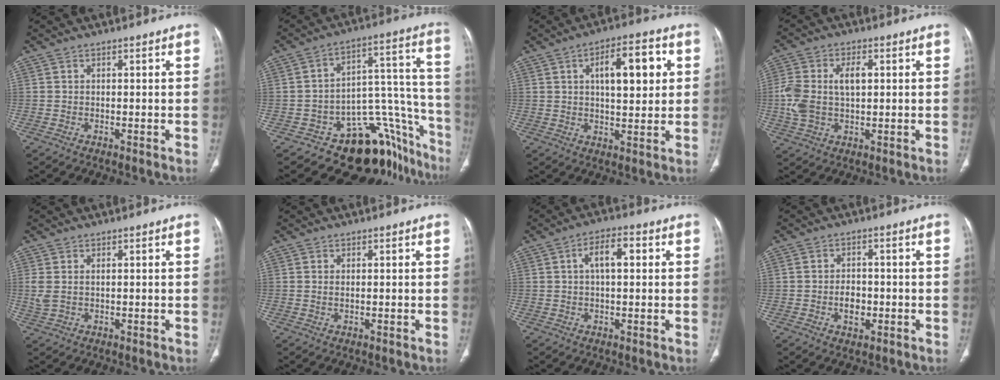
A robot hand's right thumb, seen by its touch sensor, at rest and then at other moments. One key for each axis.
{"total": 19.5, "fx": -13.5, "fy": 10.4, "fz": 9.5, "tx": -0.020, "ty": 0.147, "tz": -0.171}
{"total": 11.4, "fx": 3.2, "fy": 4.7, "fz": 9.9, "tx": -0.126, "ty": 0.002, "tz": 0.048}
{"total": 10.3, "fx": 1.1, "fy": 5.9, "fz": 8.4, "tx": -0.186, "ty": 0.014, "tz": 0.026}
{"total": 3.0, "fx": 0.6, "fy": 1.7, "fz": 2.4, "tx": -0.071, "ty": 0.009, "tz": 0.021}
{"total": 0.8, "fx": 0.3, "fy": 0.3, "fz": 0.7, "tx": -0.017, "ty": 0.000, "tz": 0.009}
{"total": 6.3, "fx": 1.4, "fy": 2.8, "fz": 5.5, "tx": -0.092, "ty": 0.014, "tz": 0.021}
{"total": 3.1, "fx": -1.0, "fy": 2.2, "fz": 1.9, "tx": -0.024, "ty": 0.009, "tz": -0.016}